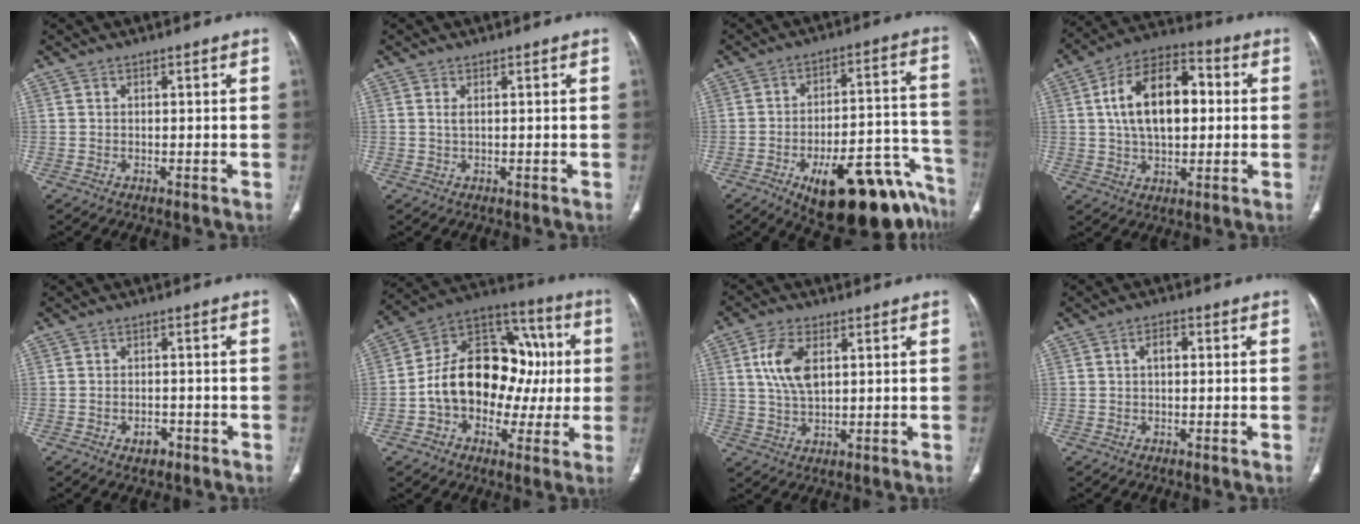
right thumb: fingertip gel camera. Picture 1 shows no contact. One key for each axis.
{"total": 1.0, "fx": 0.3, "fy": 0.4, "fz": 0.9, "tx": -0.025, "ty": 0.002, "tz": 0.007}
{"total": 23.7, "fx": -14.6, "fy": 9.1, "fz": 16.3, "tx": -0.121, "ty": 0.100, "tz": -0.199}
{"total": 16.6, "fx": 2.1, "fy": 9.6, "fz": 13.4, "tx": -0.210, "ty": 0.022, "tz": 0.029}
{"total": 2.8, "fx": -1.5, "fy": 1.9, "fz": 1.5, "tx": -0.015, "ty": 0.010, "tz": -0.017}
{"total": 22.9, "fx": -0.5, "fy": 16.3, "fz": 16.1, "tx": -0.209, "ty": 0.055, "tz": -0.006}
{"total": 8.3, "fx": 2.2, "fy": 4.4, "fz": 6.7, "tx": -0.135, "ty": -0.005, "tz": 0.045}
{"total": 2.7, "fx": 0.3, "fy": 1.6, "fz": 2.1, "tx": -0.035, "ty": 0.011, "tz": 0.002}